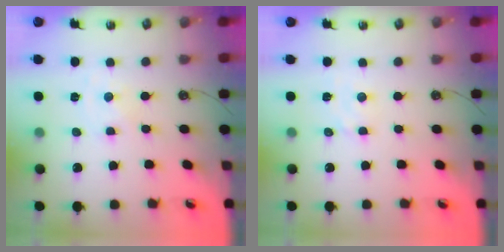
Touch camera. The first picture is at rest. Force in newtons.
{"total": 2.2, "press": 2.2, "slide": 0.3}